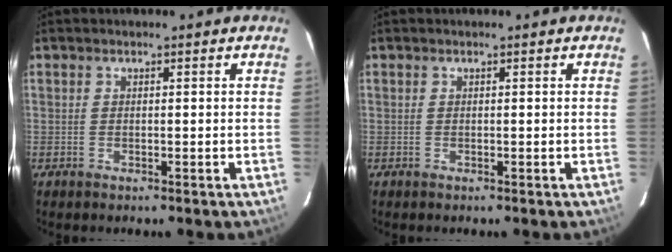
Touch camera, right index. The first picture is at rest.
{"total": 0.0}